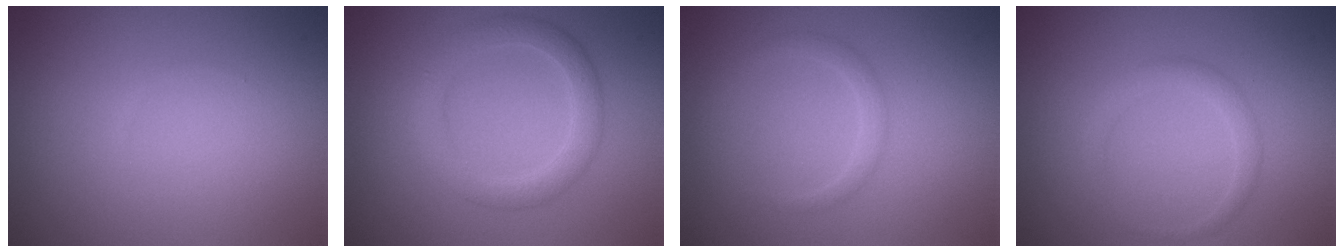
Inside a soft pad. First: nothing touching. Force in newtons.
{"total": 3.1, "press": 3.1, "slide": 0.1}
{"total": 1.3, "press": 1.3, "slide": 0.1}
{"total": 1.8, "press": 1.8, "slide": 0.0}